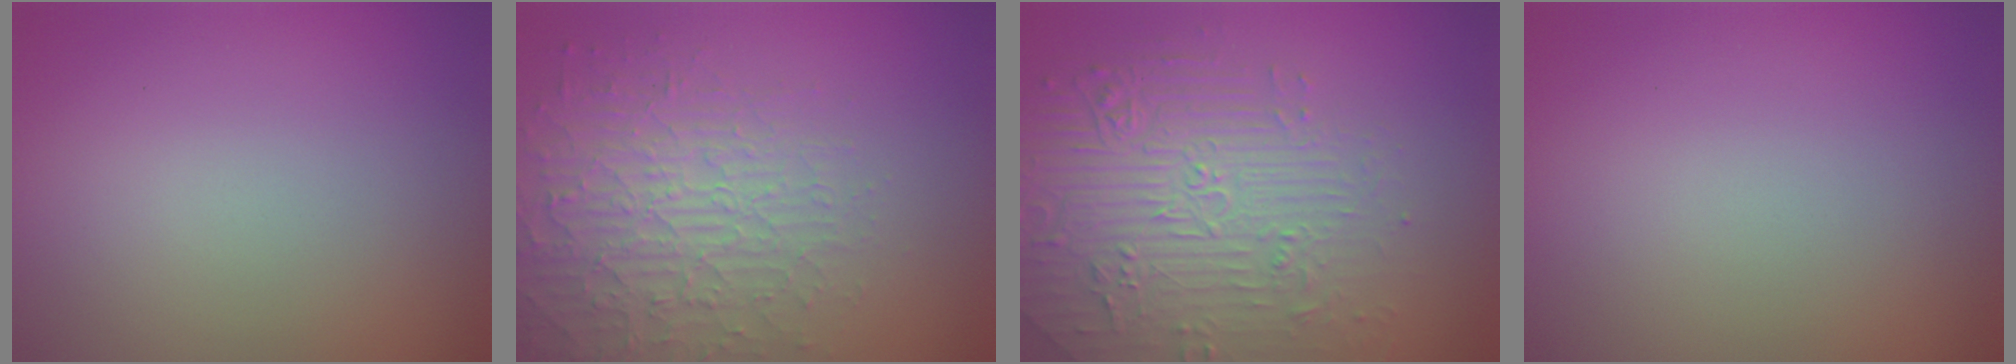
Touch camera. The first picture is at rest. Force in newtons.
{"total": 4.8, "press": 4.5, "slide": 1.7}
{"total": 4.9, "press": 4.5, "slide": 2.0}
{"total": 0.0}